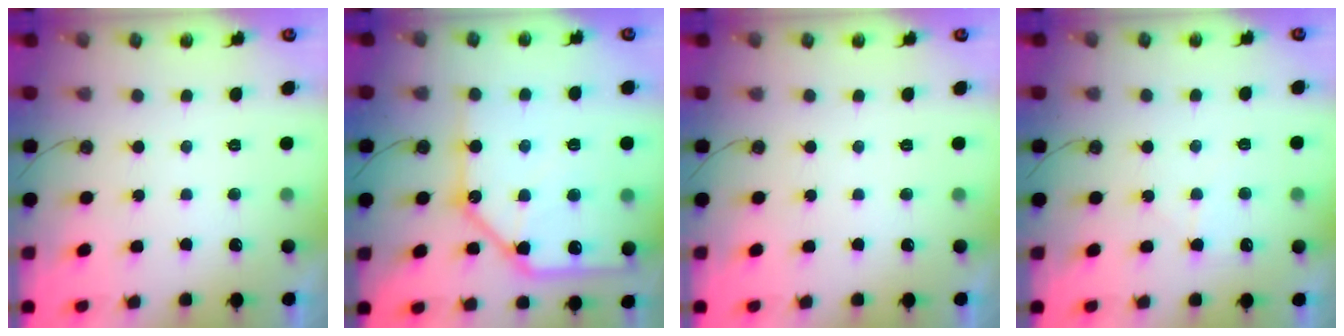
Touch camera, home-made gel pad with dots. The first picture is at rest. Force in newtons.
{"total": 19.5, "press": 19.4, "slide": 2.2}
{"total": 0.0}
{"total": 6.6, "press": 6.6, "slide": 0.8}